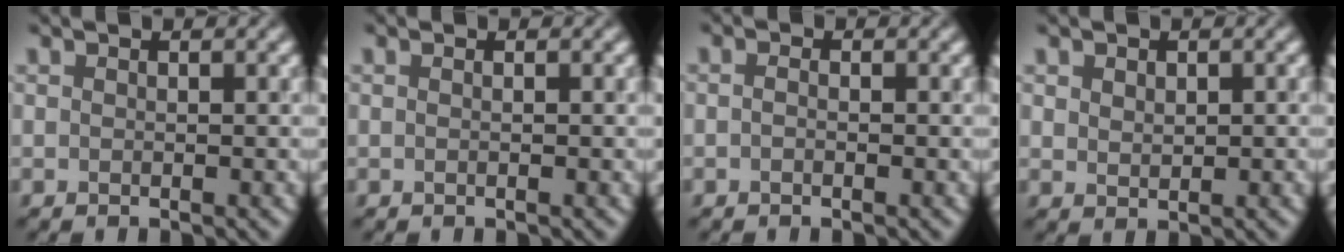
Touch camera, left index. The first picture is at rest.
{"total": 0.6, "force": [0.1, 0.4, 0.5], "torque": [0.002, -0.009, -0.012]}
{"total": 0.6, "force": [-0.6, 0.0, 0.0], "torque": [0.000, -0.008, -0.009]}
{"total": 0.9, "force": [0.4, 0.7, 0.3], "torque": [-0.006, -0.002, 0.019]}